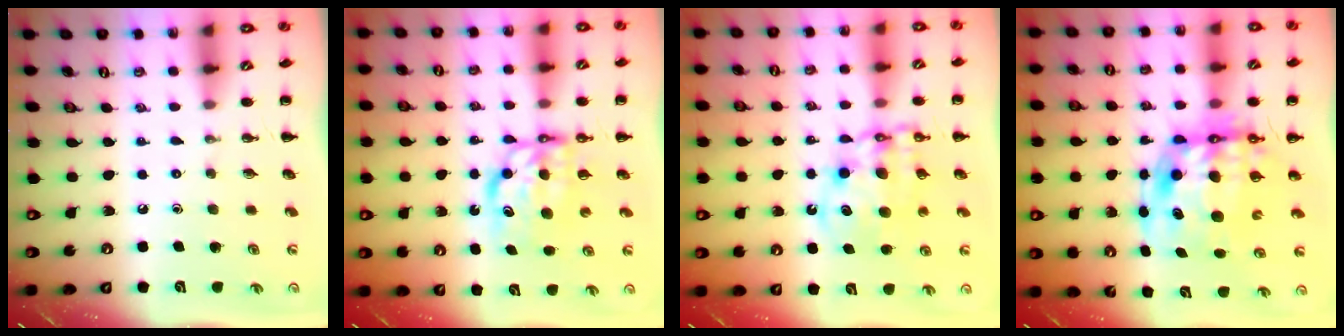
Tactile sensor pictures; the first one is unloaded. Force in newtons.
{"total": 7.1, "press": 7.0, "slide": 1.4}
{"total": 10.7, "press": 10.4, "slide": 2.7}
{"total": 14.1, "press": 13.7, "slide": 3.2}